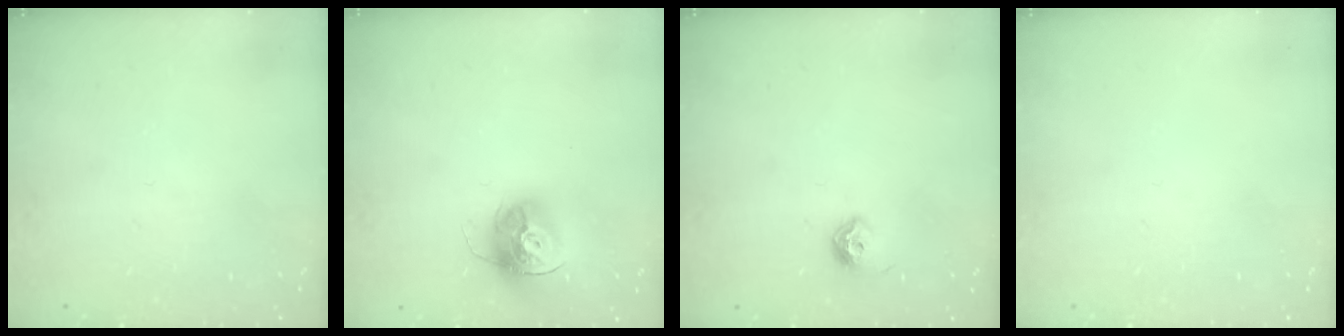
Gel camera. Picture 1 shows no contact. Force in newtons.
{"total": 15.0, "press": 14.9, "slide": 1.3}
{"total": 7.2, "press": 7.1, "slide": 0.9}
{"total": 0.0}